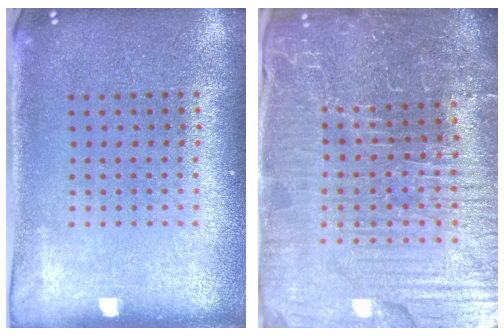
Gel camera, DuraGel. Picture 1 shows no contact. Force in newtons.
{"total": 6.5, "press": 5.9, "slide": 2.9}